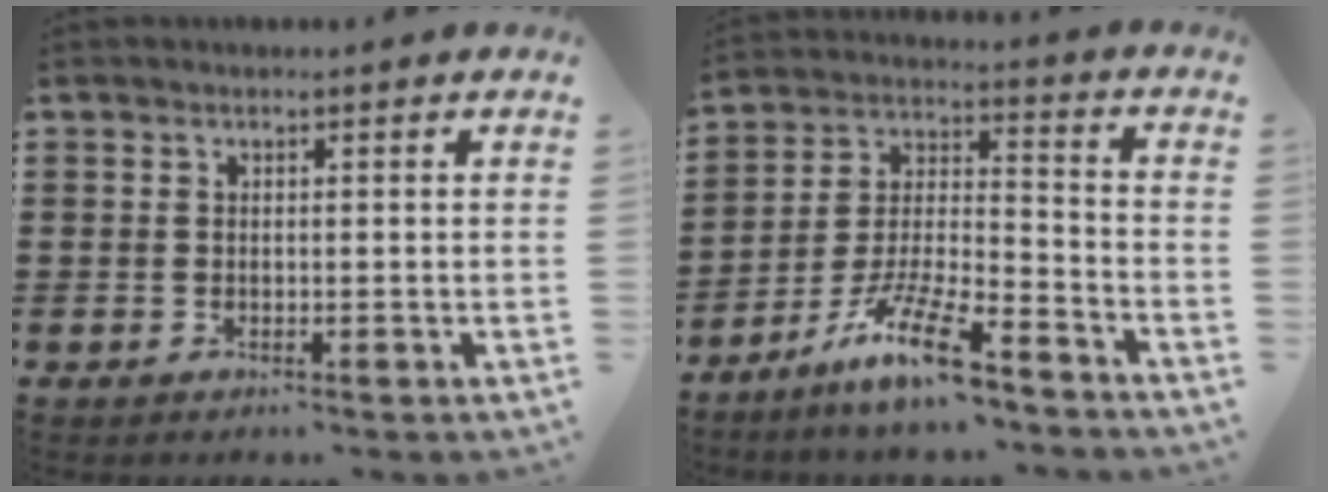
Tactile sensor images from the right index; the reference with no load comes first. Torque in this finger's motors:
{"motor_torque": [1.38, -0.75, 0.76, 0.10]}